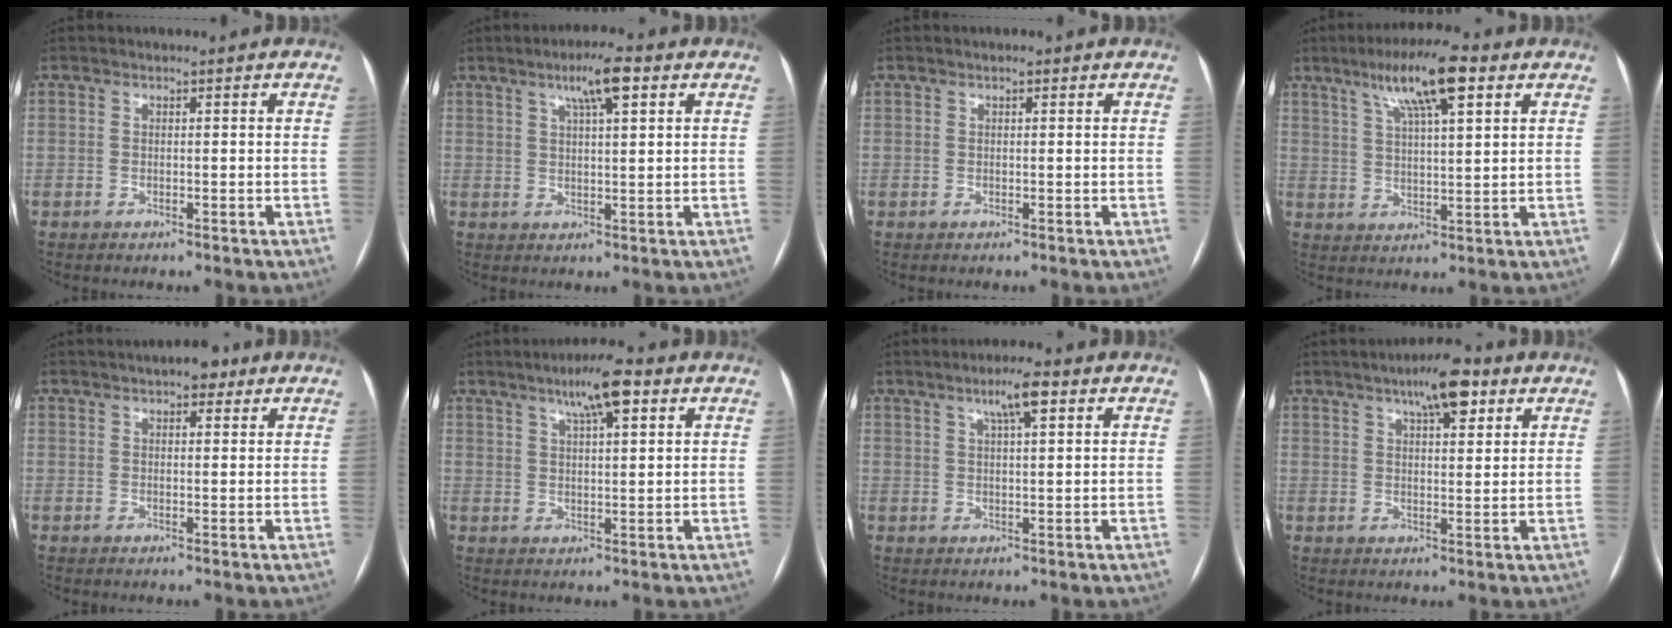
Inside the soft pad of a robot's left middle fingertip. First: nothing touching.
{"total": 6.1, "force": [3.2, 0.7, 5.2], "torque": [-0.092, 0.013, 0.052]}
{"total": 0.6, "force": [0.4, 0.2, 0.4], "torque": [-0.010, 0.001, 0.004]}
{"total": 10.8, "force": [5.9, 1.7, 8.9], "torque": [-0.161, 0.020, 0.098]}
{"total": 3.7, "force": [2.3, 1.6, 2.4], "torque": [-0.032, 0.014, 0.028]}
{"total": 7.2, "force": [3.9, 1.2, 5.9], "torque": [-0.104, 0.015, 0.063]}
{"total": 4.9, "force": [2.5, 0.6, 4.2], "torque": [-0.074, 0.010, 0.042]}
{"total": 7.6, "force": [4.5, 2.2, 5.8], "torque": [-0.091, 0.011, 0.066]}